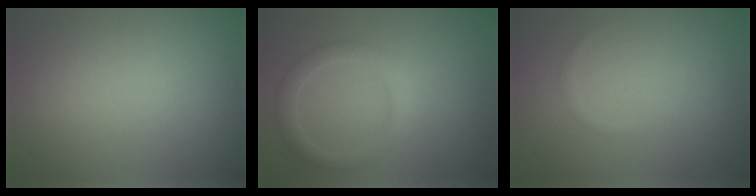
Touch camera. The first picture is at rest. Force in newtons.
{"total": 2.4, "press": 2.4, "slide": 0.2}
{"total": 0.6, "press": 0.6, "slide": 0.0}